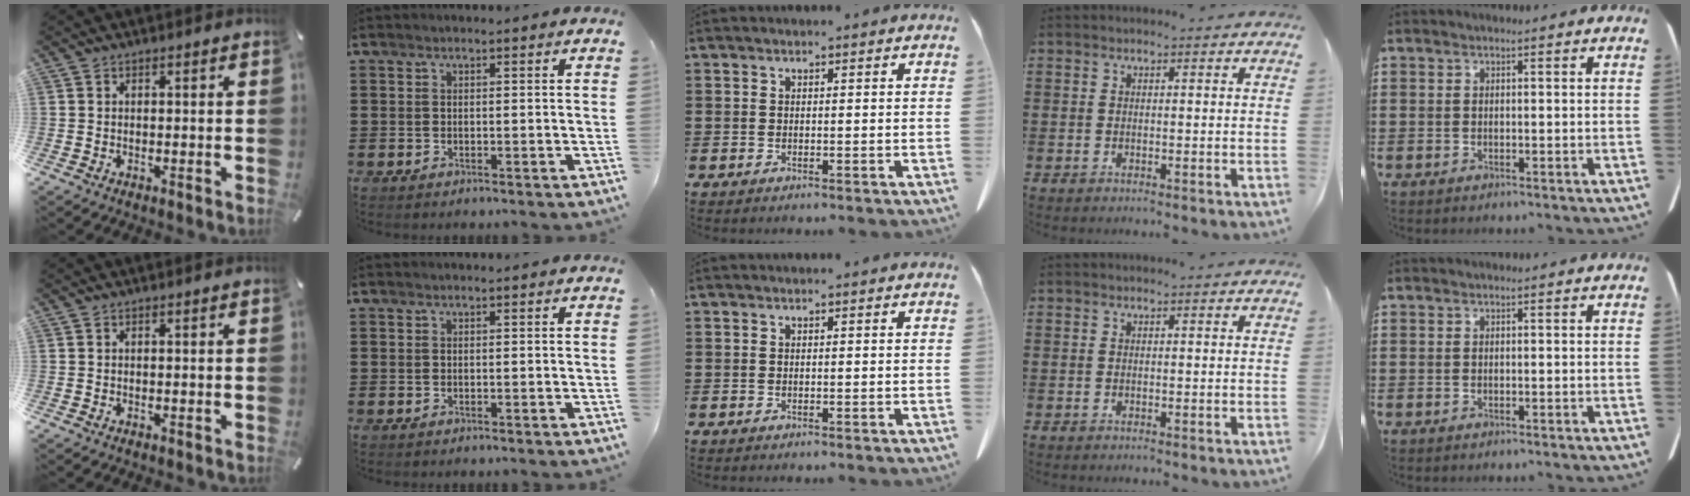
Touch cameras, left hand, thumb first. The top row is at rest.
{}